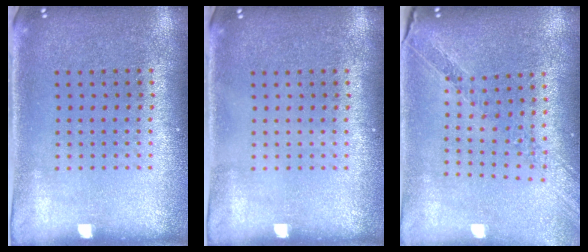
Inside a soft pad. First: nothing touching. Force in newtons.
{"total": 0.0}
{"total": 1.1, "press": 1.1, "slide": 0.1}